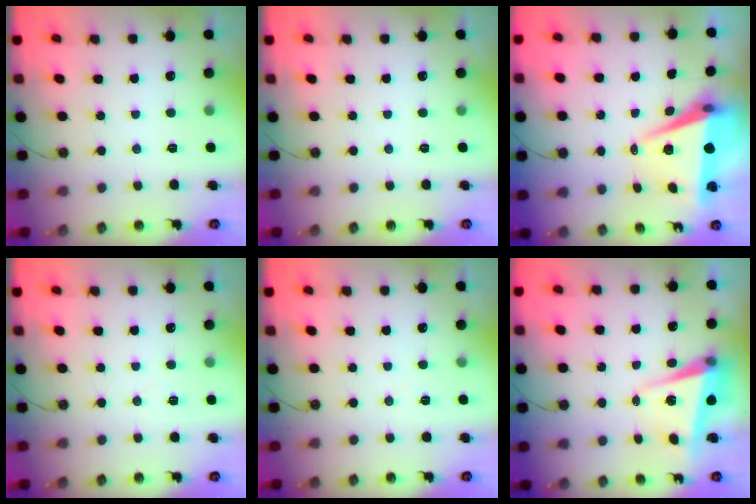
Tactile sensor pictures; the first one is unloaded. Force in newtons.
{"total": 0.0}
{"total": 8.1, "press": 6.9, "slide": 4.3}
{"total": 4.2, "press": 3.7, "slide": 1.9}
{"total": 5.9, "press": 4.0, "slide": 4.3}
{"total": 5.0, "press": 4.9, "slide": 1.2}